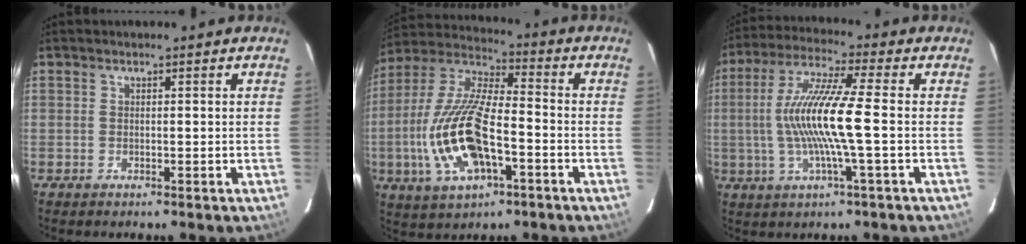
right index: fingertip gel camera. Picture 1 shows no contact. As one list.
[{"total": 18.3, "force": [-5.5, 7.1, 16.0], "torque": [-0.344, -0.008, -0.100]}, {"total": 12.9, "force": [-1.2, -0.1, 12.9], "torque": [-0.251, 0.002, -0.023]}]